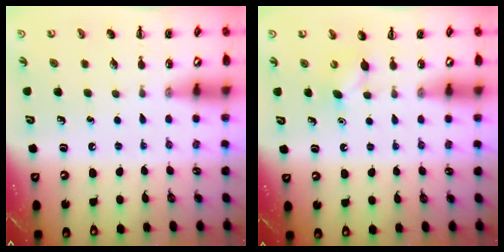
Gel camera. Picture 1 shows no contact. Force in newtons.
{"total": 4.2, "press": 4.0, "slide": 1.2}